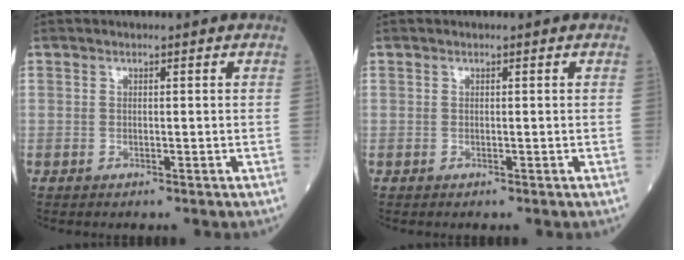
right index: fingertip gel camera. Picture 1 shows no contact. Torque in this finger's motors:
{"motor_torque": [0.04, -0.04, 0.00, 0.00]}